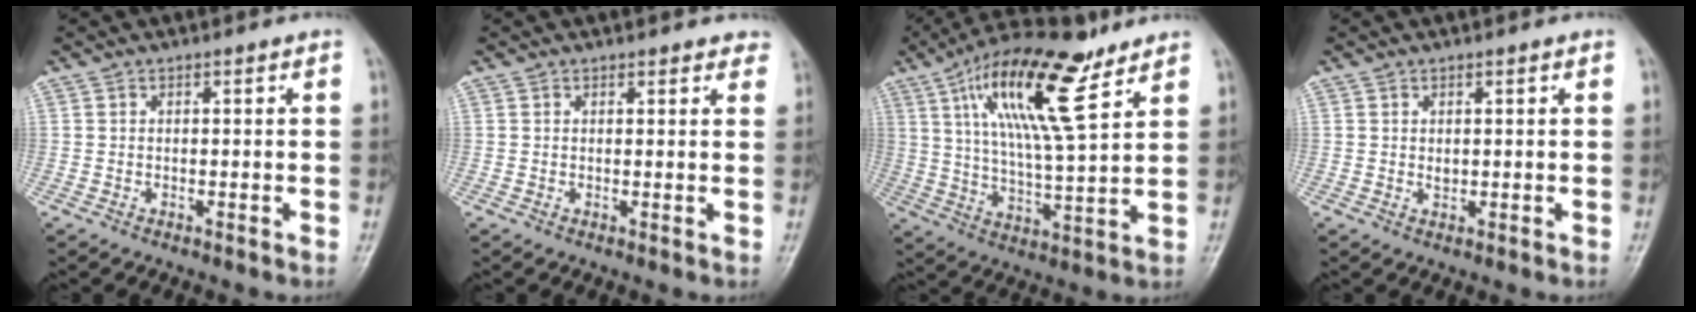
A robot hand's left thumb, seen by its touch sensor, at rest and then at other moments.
{"total": 3.2, "force": [2.8, 1.2, 0.9], "torque": [0.013, -0.008, 0.021]}
{"total": 18.7, "force": [9.9, 5.6, 14.8], "torque": [-0.247, -0.030, 0.175]}
{"total": 1.2, "force": [0.6, 0.7, 0.9], "torque": [-0.011, -0.005, 0.013]}